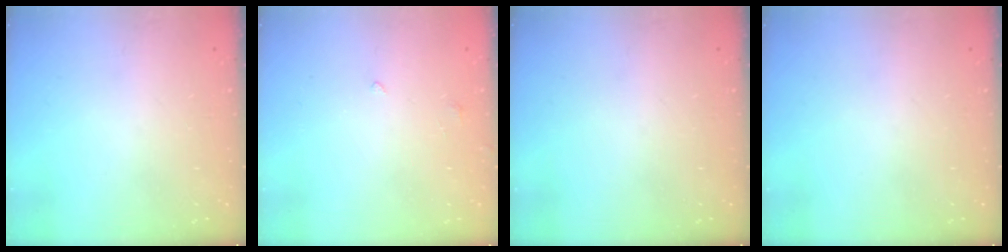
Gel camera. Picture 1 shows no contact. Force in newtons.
{"total": 0.0}
{"total": 0.0}
{"total": 0.0}